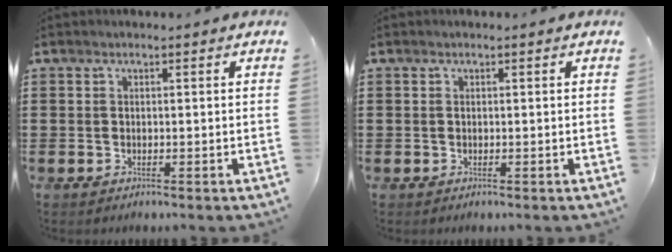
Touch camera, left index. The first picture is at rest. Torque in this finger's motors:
{"motor_torque": [-0.49, 0.57, -0.09, -0.01]}